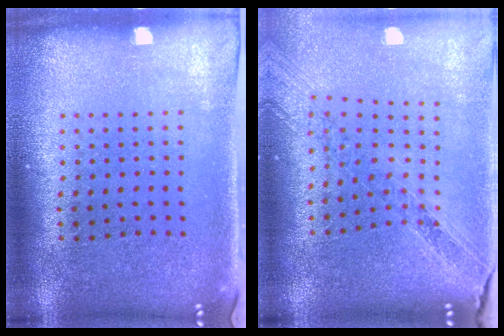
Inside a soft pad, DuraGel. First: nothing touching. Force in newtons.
{"total": 1.1, "press": 1.1, "slide": 0.2}